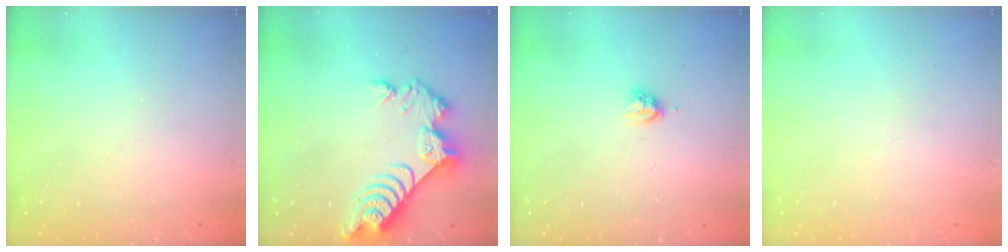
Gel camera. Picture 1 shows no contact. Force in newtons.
{"total": 9.6, "press": 9.5, "slide": 0.9}
{"total": 3.9, "press": 3.9, "slide": 0.4}
{"total": 0.5, "press": 0.5, "slide": 0.1}